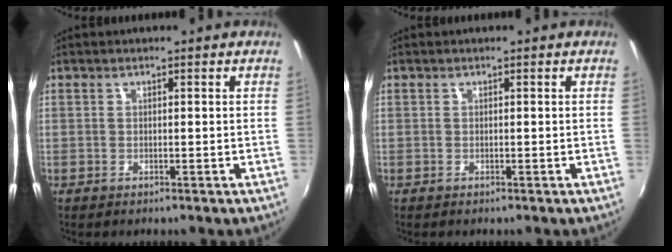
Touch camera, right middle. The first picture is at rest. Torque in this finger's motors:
{"motor_torque": [0.02, -0.02, -0.07, 0.00]}